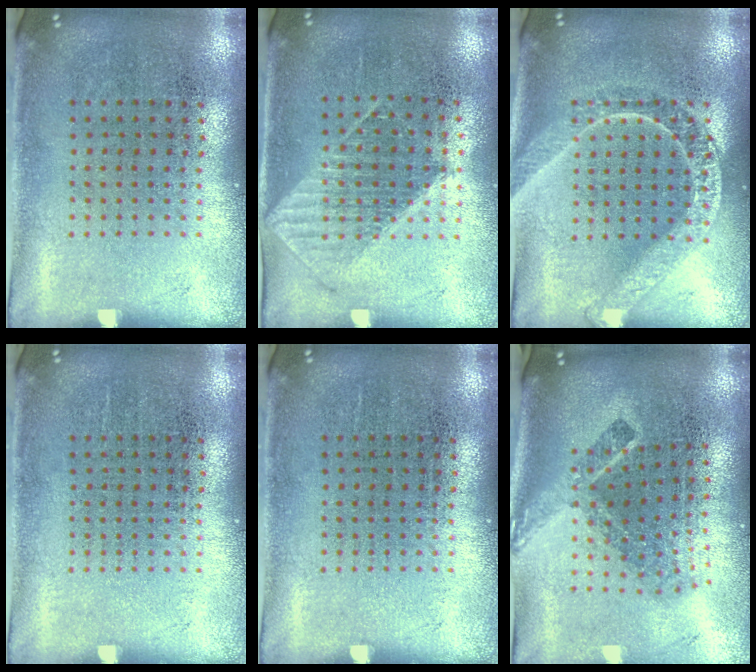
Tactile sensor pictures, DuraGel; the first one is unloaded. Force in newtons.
{"total": 1.0, "press": 0.9, "slide": 0.3}
{"total": 1.6, "press": 1.6, "slide": 0.2}
{"total": 0.0}
{"total": 0.0}
{"total": 2.2, "press": 1.5, "slide": 1.7}